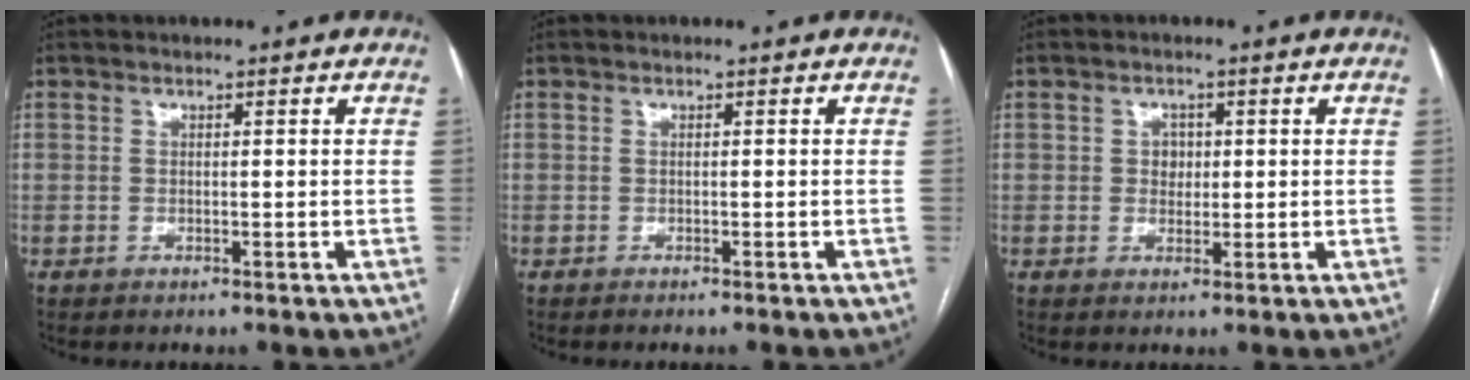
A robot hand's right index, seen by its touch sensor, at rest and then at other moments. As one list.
[{"total": 1.1, "force": [-0.9, 0.0, 0.6], "torque": [-0.003, 0.001, -0.011]}, {"total": 2.4, "force": [0.3, 2.0, 1.3], "torque": [-0.017, 0.004, 0.005]}]